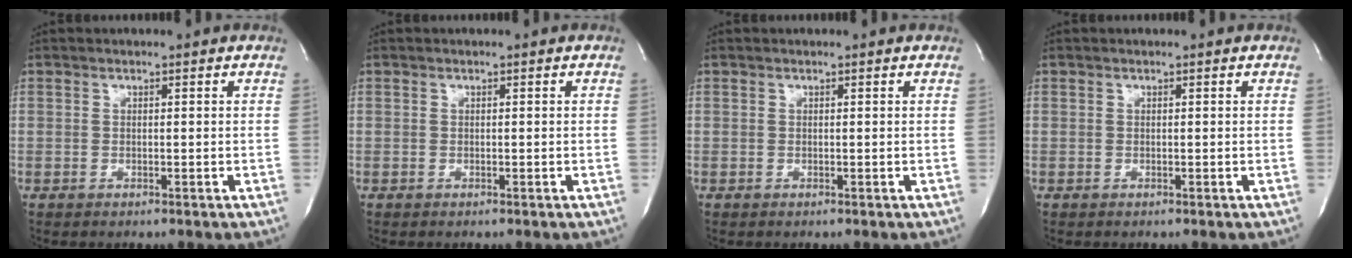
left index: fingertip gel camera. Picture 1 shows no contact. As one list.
[{"total": 0.0}, {"total": 0.0}, {"total": 0.0}]